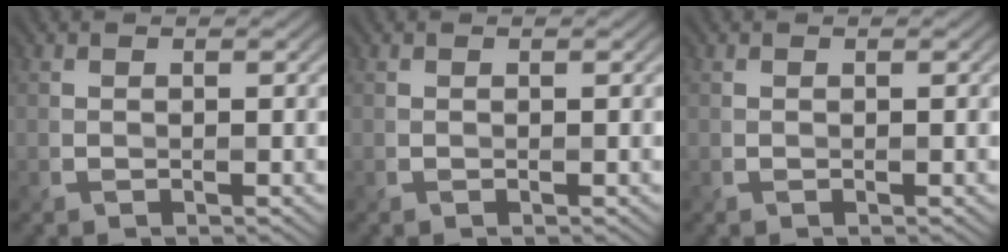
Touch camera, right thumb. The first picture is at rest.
{"total": 0.0}
{"total": 0.0}